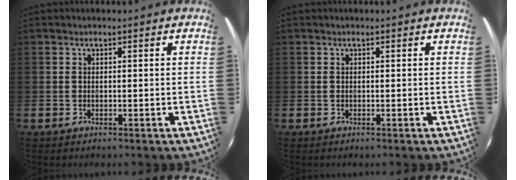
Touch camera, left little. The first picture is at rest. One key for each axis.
{"total": 0.0}